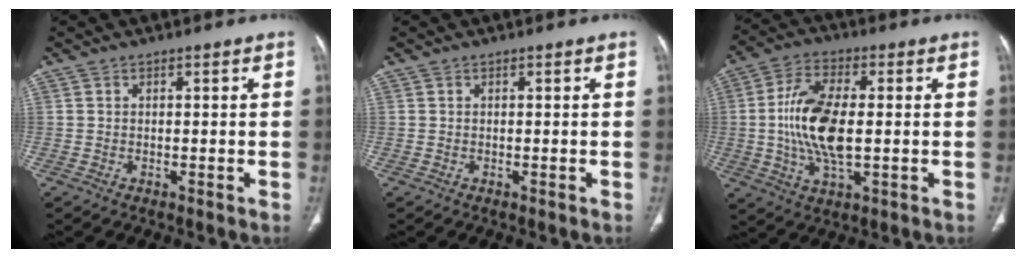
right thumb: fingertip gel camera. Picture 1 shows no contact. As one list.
[{"total": 0.0}, {"total": 13.7, "force": [-0.2, 6.3, 12.2], "torque": [-0.246, 0.004, -0.005]}]